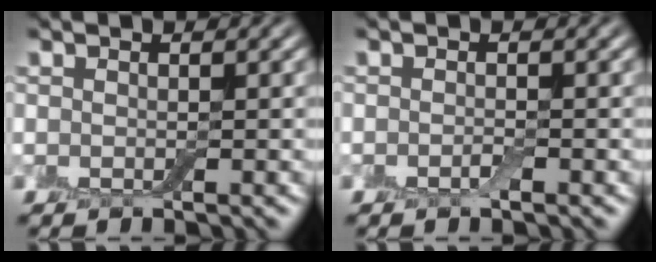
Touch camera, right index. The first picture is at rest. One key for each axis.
{"total": 0.7, "fx": -0.4, "fy": 0.2, "fz": 0.5, "tx": -0.012, "ty": 0.000, "tz": -0.007}